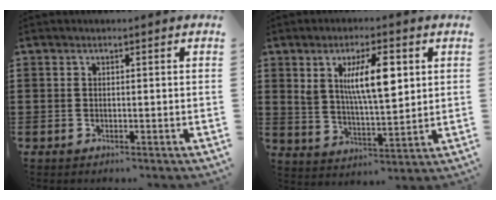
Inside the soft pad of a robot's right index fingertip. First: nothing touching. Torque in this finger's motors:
{"motor_torque": [0.94, -0.20, 0.73, 0.21]}